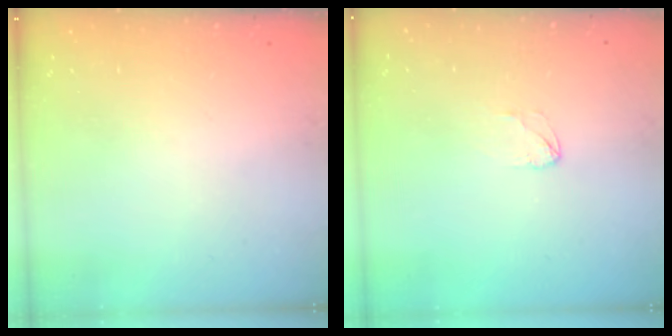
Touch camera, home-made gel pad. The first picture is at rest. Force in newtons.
{"total": 2.5, "press": 2.5, "slide": 0.2}